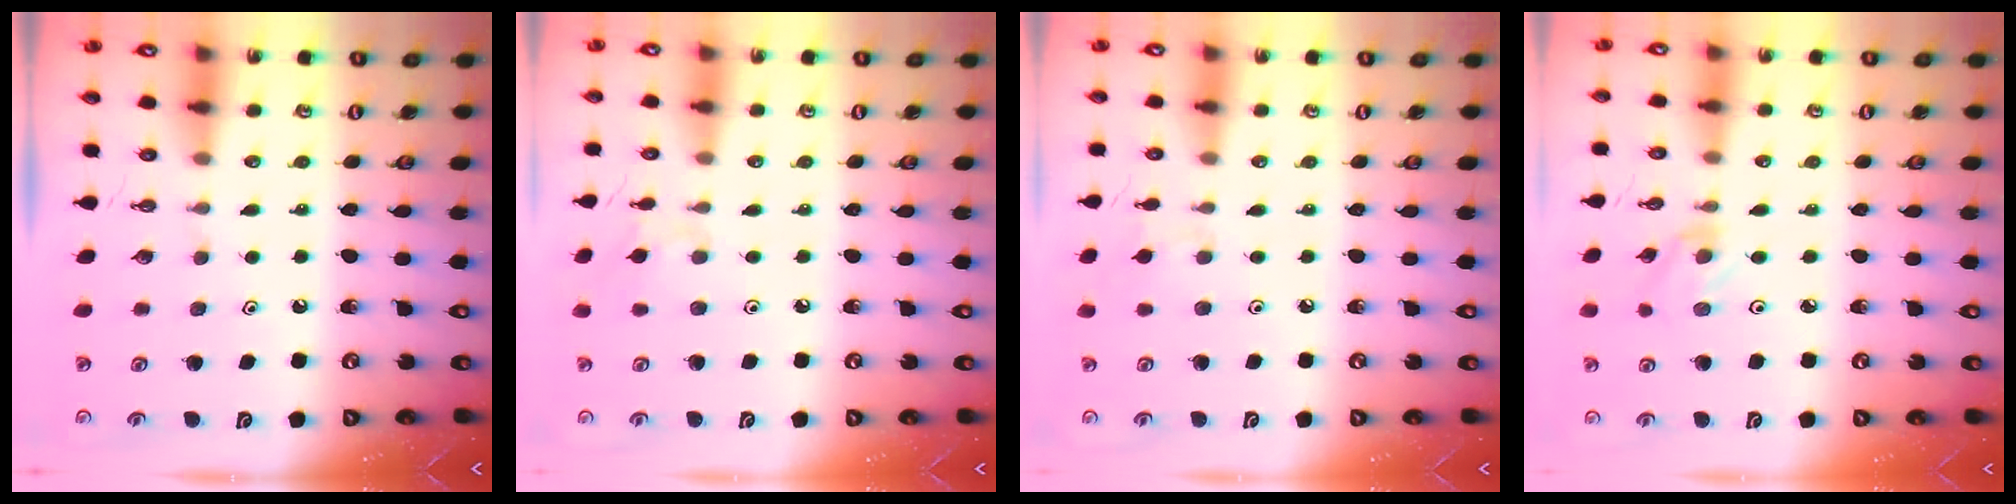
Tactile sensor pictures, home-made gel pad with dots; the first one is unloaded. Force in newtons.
{"total": 4.1, "press": 4.1, "slide": 0.7}
{"total": 2.4, "press": 2.3, "slide": 0.5}
{"total": 1.6, "press": 1.5, "slide": 0.3}